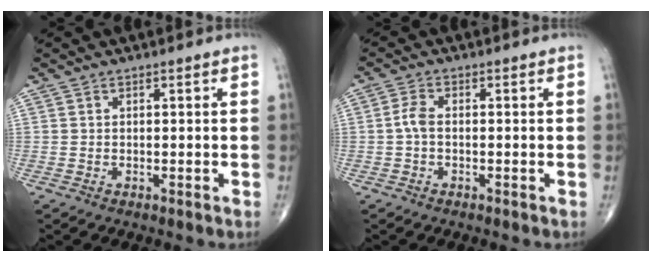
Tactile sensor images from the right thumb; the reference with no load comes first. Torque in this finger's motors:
{"motor_torque": [0.05, -0.01, 0.42, 0.08, 0.00]}